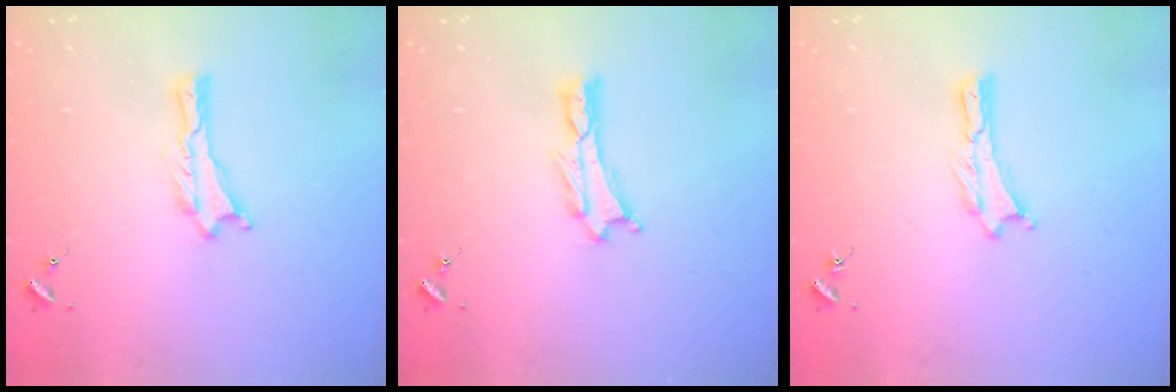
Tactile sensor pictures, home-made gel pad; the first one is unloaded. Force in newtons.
{"total": 0.0}
{"total": 0.0}